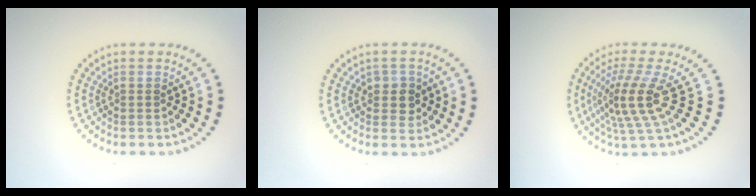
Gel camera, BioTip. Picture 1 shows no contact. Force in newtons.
{"total": 2.0, "press": 1.8, "slide": 0.7}
{"total": 4.4, "press": 3.1, "slide": 3.2}